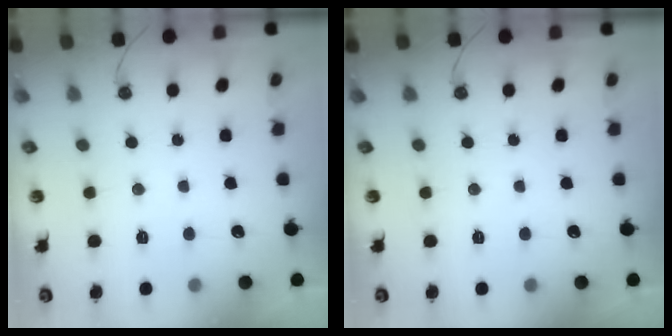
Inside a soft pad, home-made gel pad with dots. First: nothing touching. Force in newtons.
{"total": 0.0}